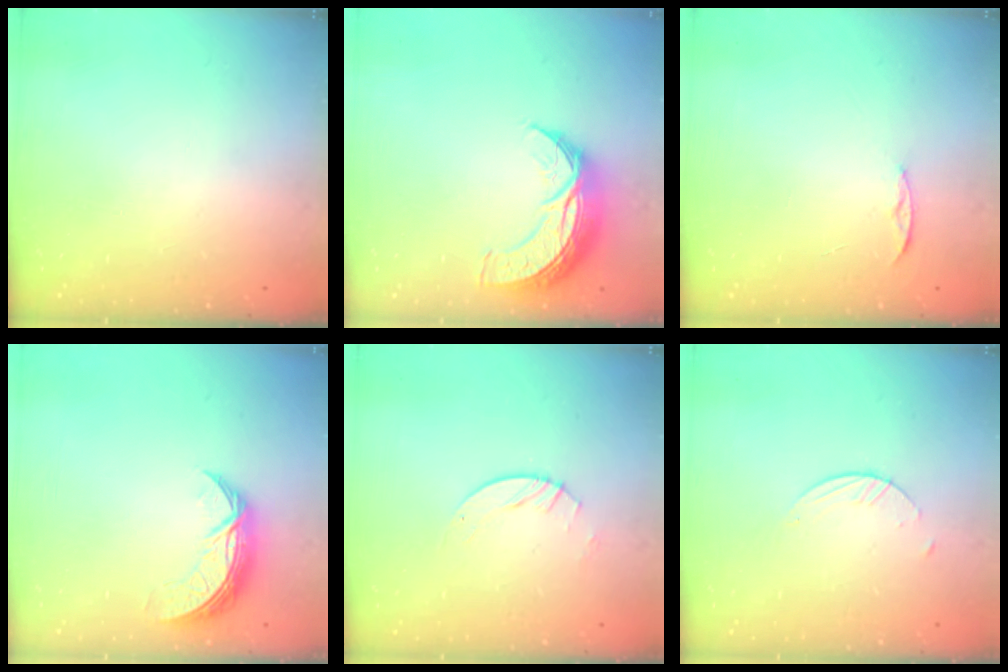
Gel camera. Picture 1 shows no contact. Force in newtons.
{"total": 10.9, "press": 10.9, "slide": 0.7}
{"total": 4.4, "press": 4.4, "slide": 0.5}
{"total": 9.0, "press": 8.9, "slide": 0.6}
{"total": 5.0, "press": 5.0, "slide": 0.5}
{"total": 1.5, "press": 1.5, "slide": 0.1}